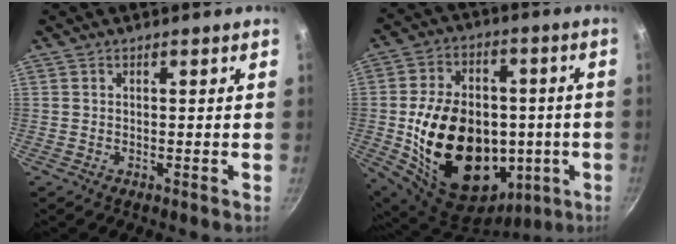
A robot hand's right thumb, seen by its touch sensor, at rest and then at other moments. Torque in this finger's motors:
{"motor_torque": [-0.91, 2.56, 2.06, -0.71, 0.39]}